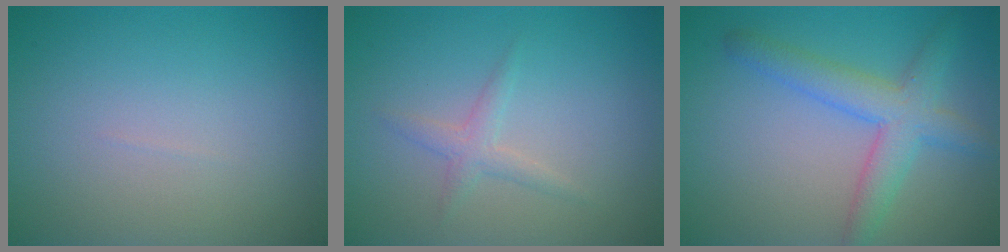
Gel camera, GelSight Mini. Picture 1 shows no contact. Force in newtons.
{"total": 1.6, "press": 1.6, "slide": 0.0}
{"total": 4.3, "press": 4.3, "slide": 0.1}